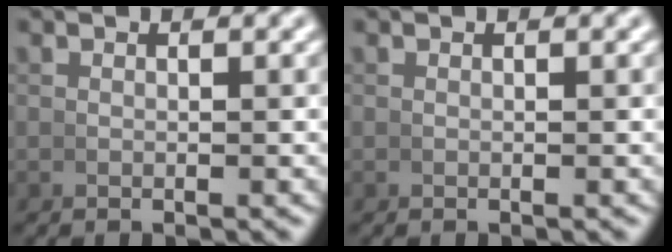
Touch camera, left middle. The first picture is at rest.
{"total": 0.0}